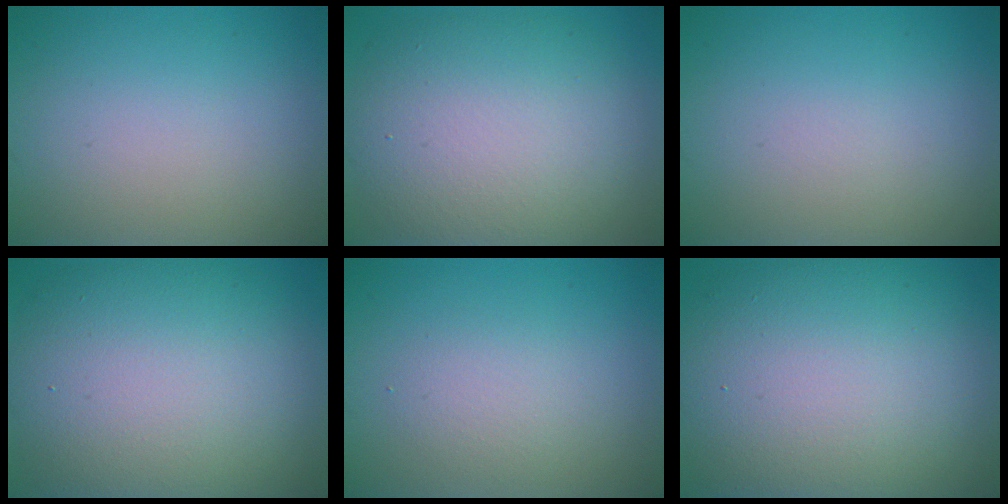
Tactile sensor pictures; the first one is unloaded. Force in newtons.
{"total": 10.7, "press": 10.7, "slide": 0.5}
{"total": 0.0}
{"total": 12.8, "press": 12.8, "slide": 0.5}
{"total": 1.9, "press": 1.9, "slide": 0.1}
{"total": 14.8, "press": 14.8, "slide": 0.9}